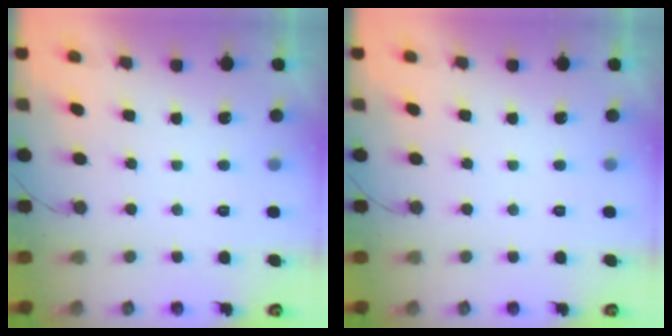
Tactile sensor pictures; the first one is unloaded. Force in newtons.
{"total": 0.0}